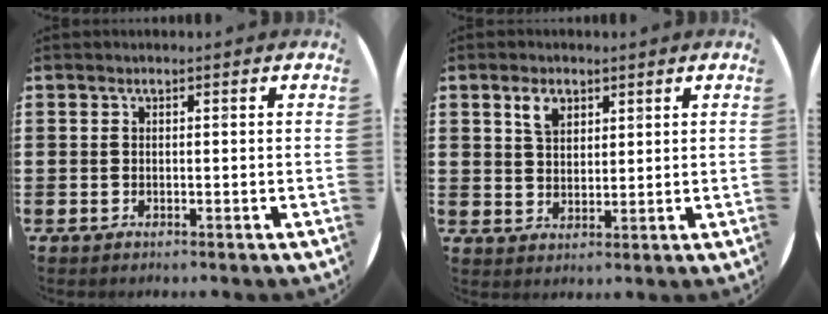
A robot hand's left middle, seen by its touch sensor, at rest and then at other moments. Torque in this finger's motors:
{"motor_torque": [0.38, -0.17, -0.20, -0.09]}